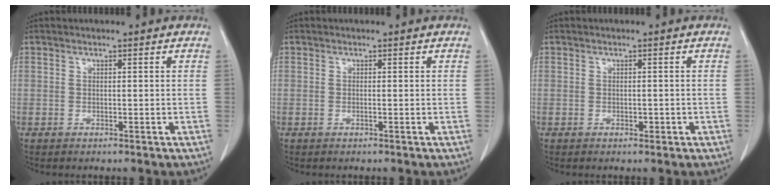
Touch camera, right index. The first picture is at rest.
{"total": 0.0}
{"total": 0.9, "force": [-0.4, 0.5, 0.6], "torque": [-0.010, 0.000, -0.002]}